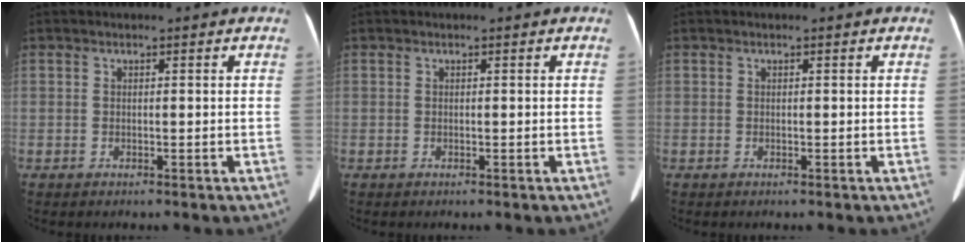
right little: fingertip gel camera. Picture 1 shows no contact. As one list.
[{"total": 0.0}, {"total": 0.0}]